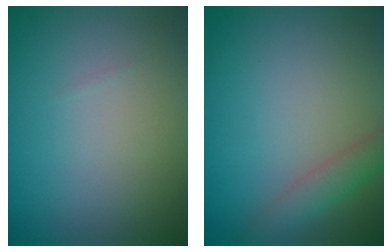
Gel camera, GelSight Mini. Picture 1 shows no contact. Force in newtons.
{"total": 2.3, "press": 2.3, "slide": 0.1}